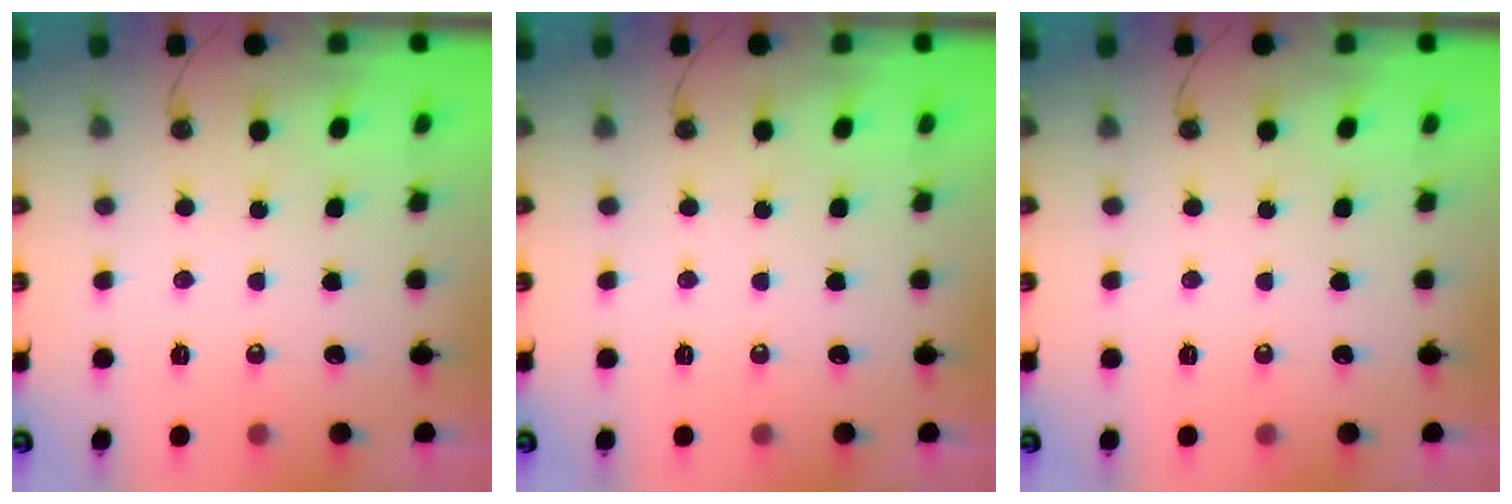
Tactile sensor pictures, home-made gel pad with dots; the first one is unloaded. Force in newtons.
{"total": 0.0}
{"total": 0.0}